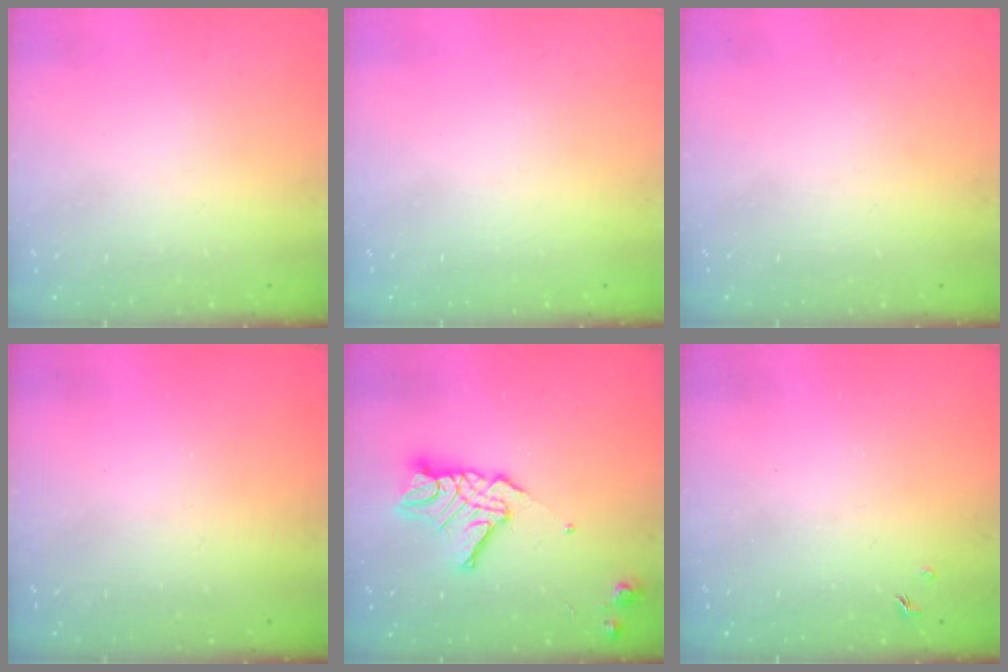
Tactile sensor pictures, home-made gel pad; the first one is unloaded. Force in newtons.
{"total": 0.0}
{"total": 0.0}
{"total": 0.0}
{"total": 13.4, "press": 13.3, "slide": 1.3}
{"total": 1.3, "press": 1.3, "slide": 0.3}